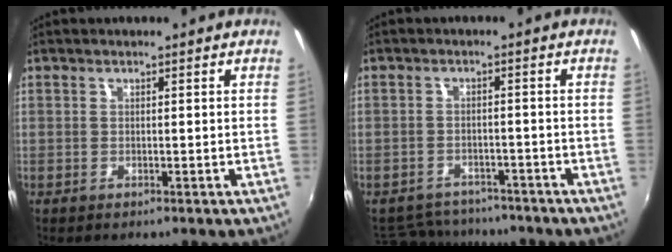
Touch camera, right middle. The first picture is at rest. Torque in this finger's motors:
{"motor_torque": [-0.19, -0.10, -0.05, -0.01]}